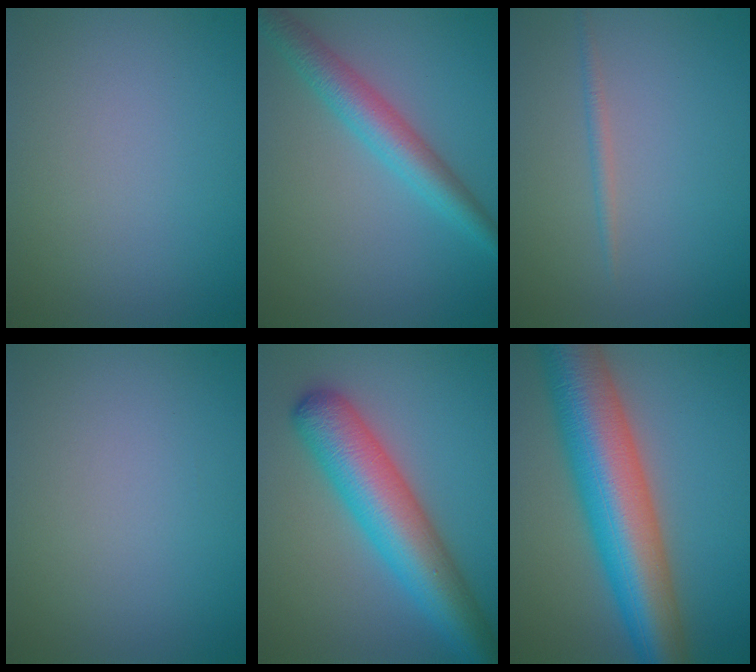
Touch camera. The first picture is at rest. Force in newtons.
{"total": 4.3, "press": 4.3, "slide": 0.1}
{"total": 0.9, "press": 0.9, "slide": 0.0}
{"total": 0.0}
{"total": 8.4, "press": 8.4, "slide": 0.3}
{"total": 12.3, "press": 12.3, "slide": 0.1}